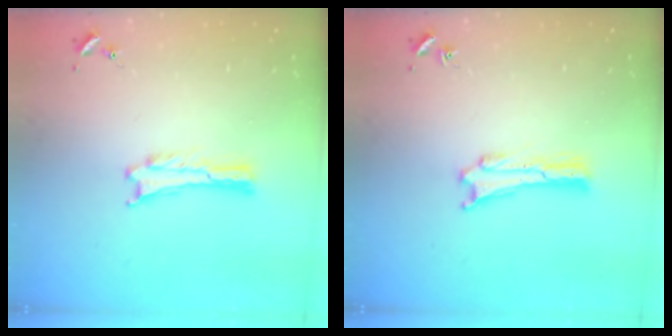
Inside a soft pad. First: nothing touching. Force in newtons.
{"total": 0.0}